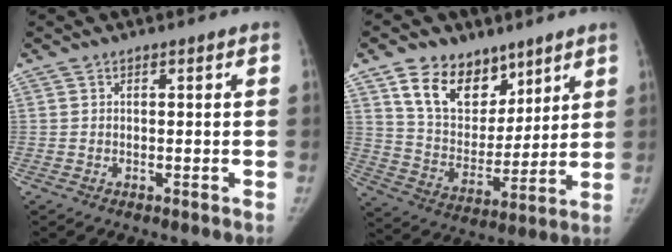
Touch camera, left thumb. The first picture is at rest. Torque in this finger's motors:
{"motor_torque": [0.05, 0.05, 0.94, -0.50, 0.22]}